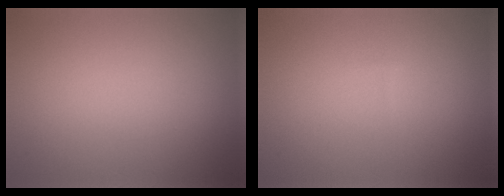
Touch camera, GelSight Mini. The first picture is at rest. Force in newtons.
{"total": 0.0}